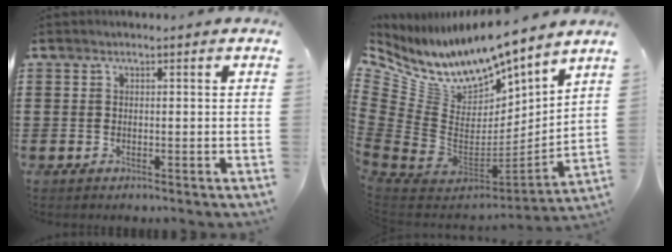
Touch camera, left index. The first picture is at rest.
{"total": 10.4, "force": [8.6, 4.5, 3.5], "torque": [-0.130, -0.083, 0.152]}